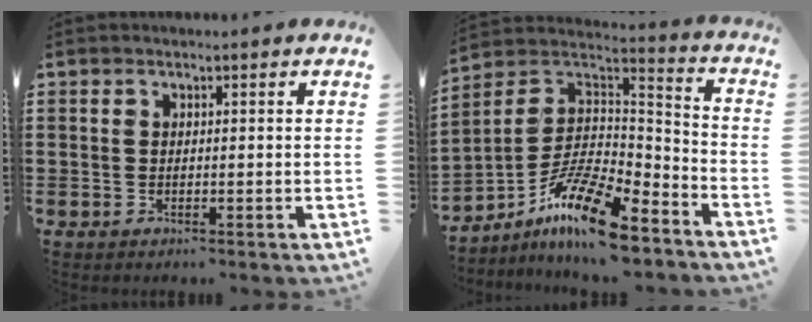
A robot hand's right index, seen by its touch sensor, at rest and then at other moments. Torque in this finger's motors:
{"motor_torque": [0.52, 0.49, 0.51, 0.09]}